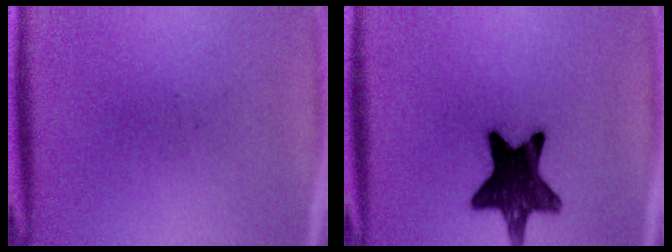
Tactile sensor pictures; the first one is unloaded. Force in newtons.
{"total": 15.1}